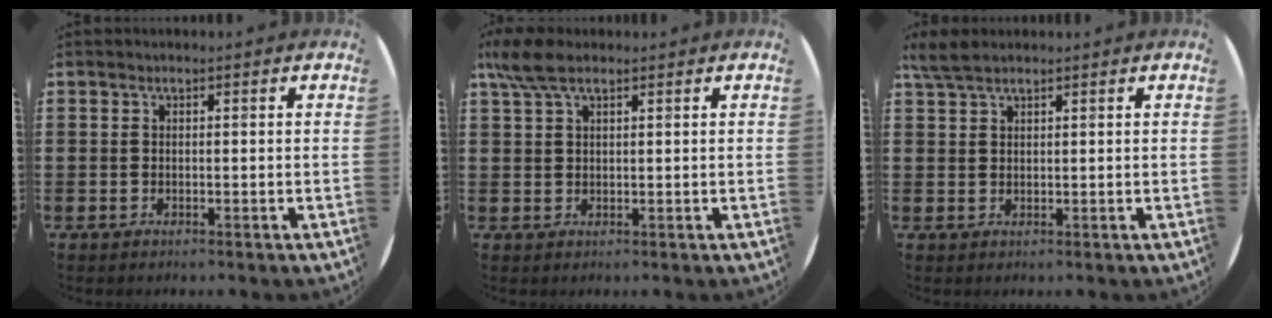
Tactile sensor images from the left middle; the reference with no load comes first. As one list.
[{"total": 4.2, "force": [2.7, 1.5, 2.8], "torque": [-0.061, 0.008, 0.051]}, {"total": 2.8, "force": [2.2, 0.7, 1.5], "torque": [-0.034, 0.006, 0.042]}]